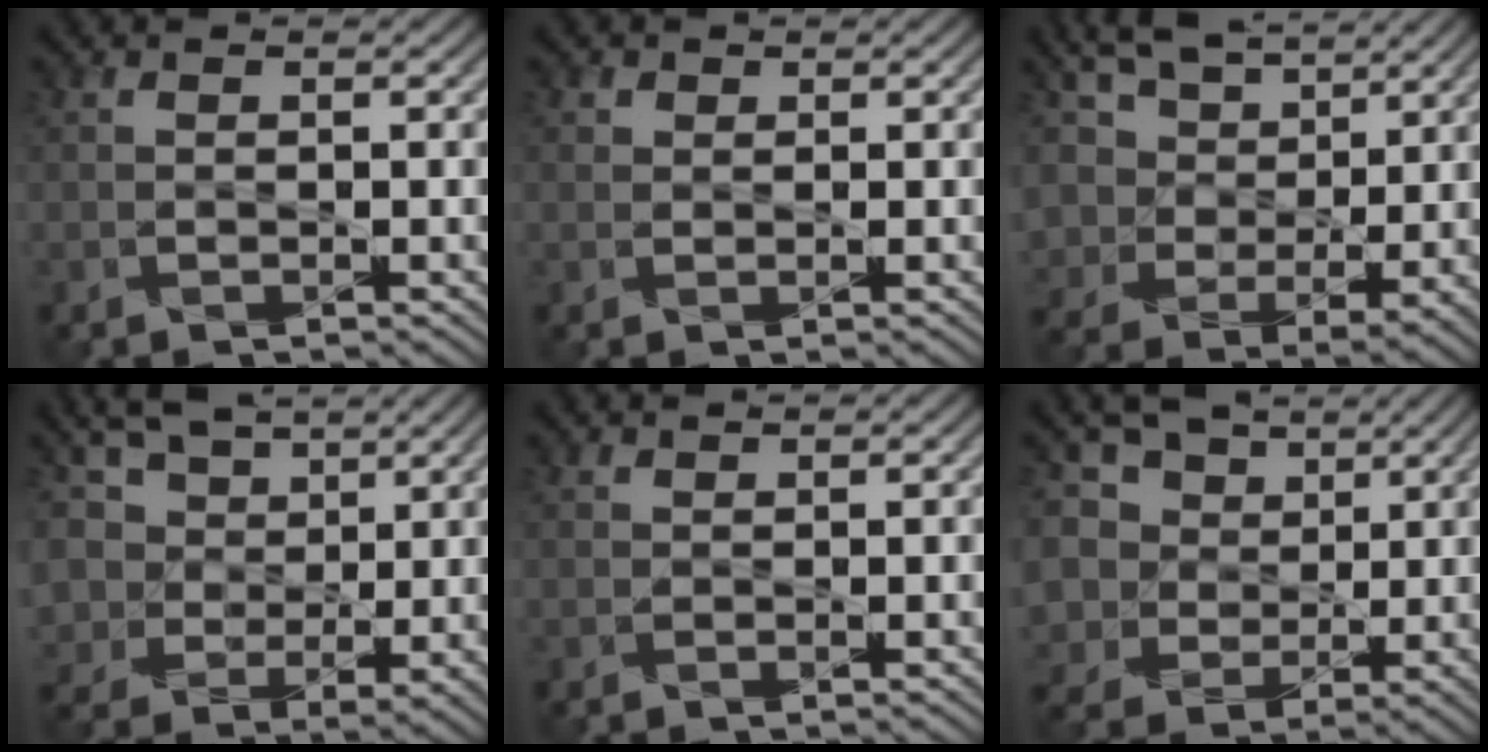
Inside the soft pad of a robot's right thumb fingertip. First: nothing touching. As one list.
[{"total": 0.9, "force": [0.6, 0.7, 0.2], "torque": [-0.004, -0.002, 0.007]}, {"total": 10.4, "force": [6.5, 6.4, 5.0], "torque": [-0.135, 0.008, 0.127]}, {"total": 10.1, "force": [5.6, 6.9, 4.8], "torque": [-0.133, 0.007, 0.108]}, {"total": 0.7, "force": [0.7, 0.1, 0.1], "torque": [-0.007, 0.000, 0.016]}, {"total": 11.5, "force": [5.6, 9.0, 4.5], "torque": [-0.165, 0.028, 0.108]}]